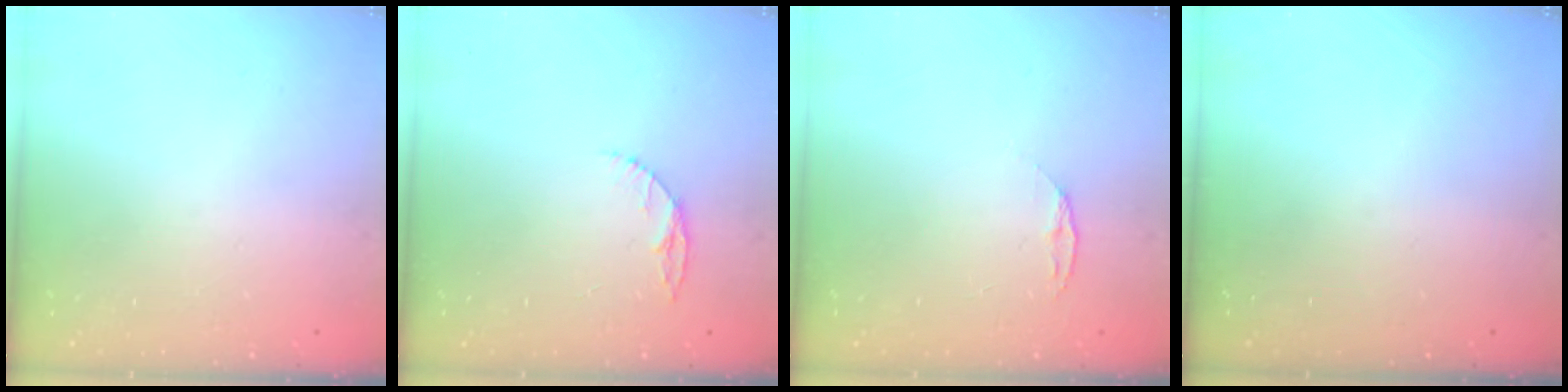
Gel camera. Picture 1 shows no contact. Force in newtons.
{"total": 5.0, "press": 5.0, "slide": 0.5}
{"total": 4.1, "press": 4.1, "slide": 0.5}
{"total": 0.0}